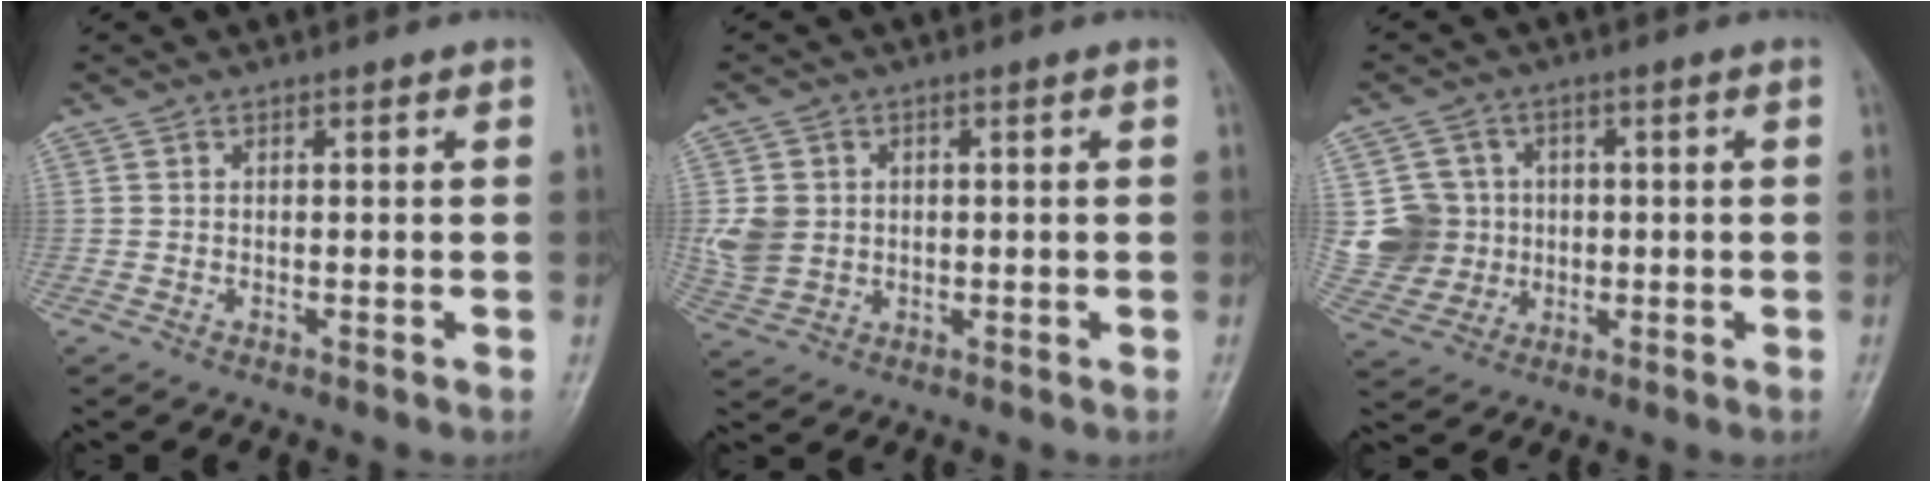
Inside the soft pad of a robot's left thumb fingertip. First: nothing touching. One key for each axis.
{"total": 6.0, "fx": 0.5, "fy": 5.2, "fz": 3.0, "tx": -0.045, "ty": 0.002, "tz": 0.017}
{"total": 9.0, "fx": 0.3, "fy": 8.6, "fz": 2.7, "tx": -0.029, "ty": 0.010, "tz": 0.011}